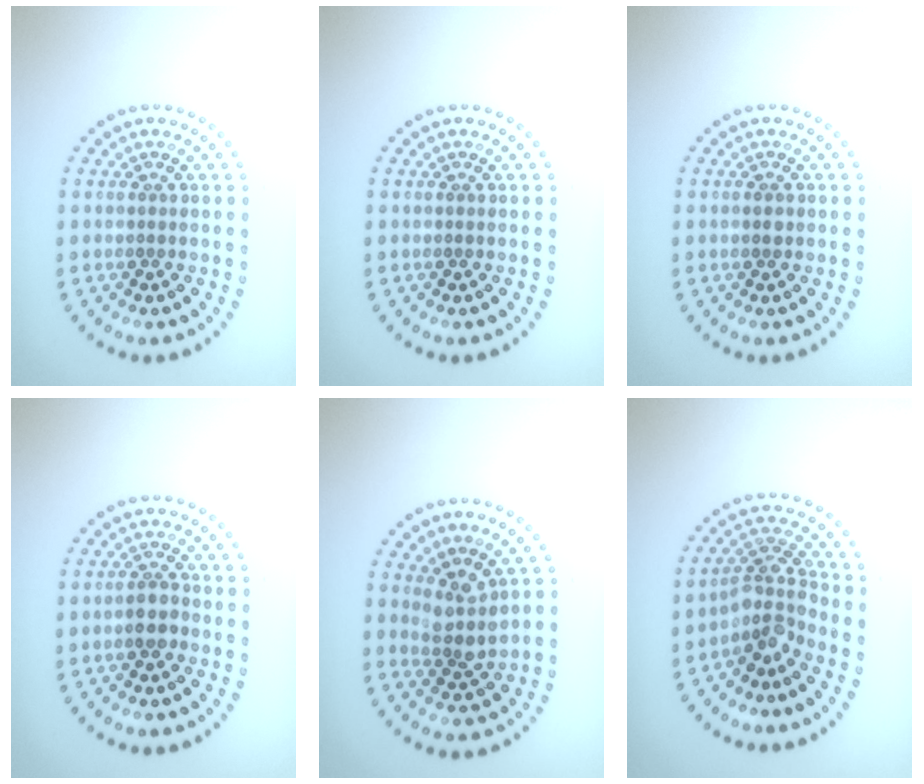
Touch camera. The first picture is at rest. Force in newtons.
{"total": 0.0}
{"total": 1.1, "press": 1.1, "slide": 0.1}
{"total": 1.9, "press": 1.8, "slide": 0.8}
{"total": 3.0, "press": 2.5, "slide": 1.7}
{"total": 3.2, "press": 2.3, "slide": 2.2}